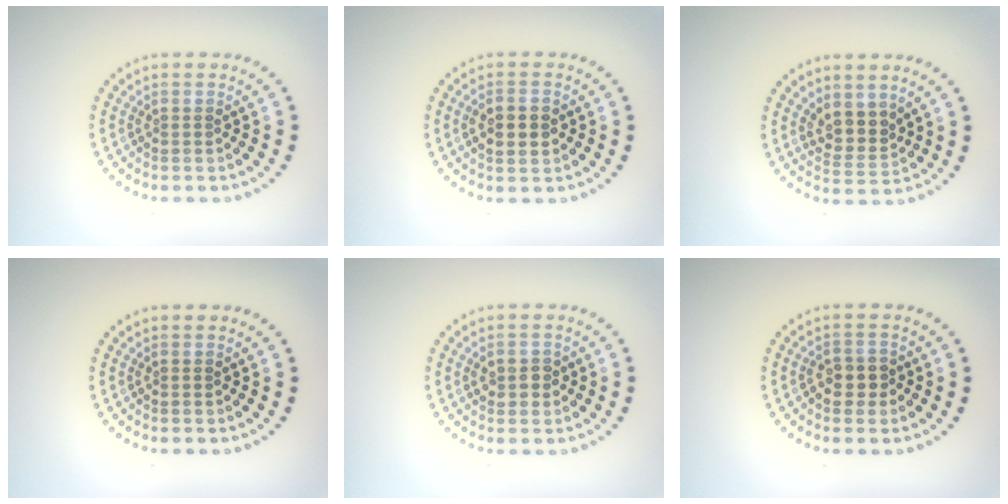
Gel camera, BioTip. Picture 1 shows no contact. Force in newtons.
{"total": 2.9, "press": 2.9, "slide": 0.1}
{"total": 2.8, "press": 2.2, "slide": 1.7}
{"total": 0.0}
{"total": 1.9, "press": 1.9, "slide": 0.1}
{"total": 1.9, "press": 1.8, "slide": 0.5}